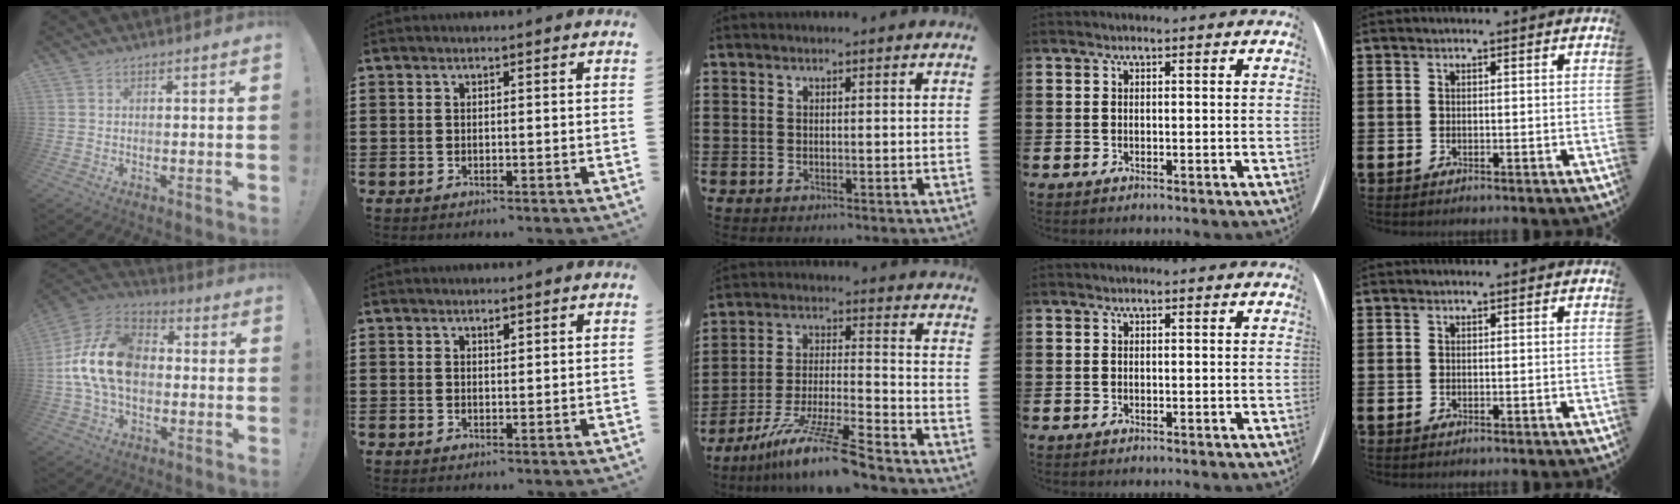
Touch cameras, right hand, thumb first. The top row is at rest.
{"thumb": {"total": 18.7, "force": [0.0, 13.0, 13.5], "torque": [-0.248, 0.023, 0.007]}, "index": {"total": 0.8, "force": [0.6, 0.3, 0.5], "torque": [-0.010, 0.001, 0.011]}, "middle": {"total": 11.3, "force": [-8.8, 0.6, 7.0], "torque": [-0.140, 0.006, -0.174]}}